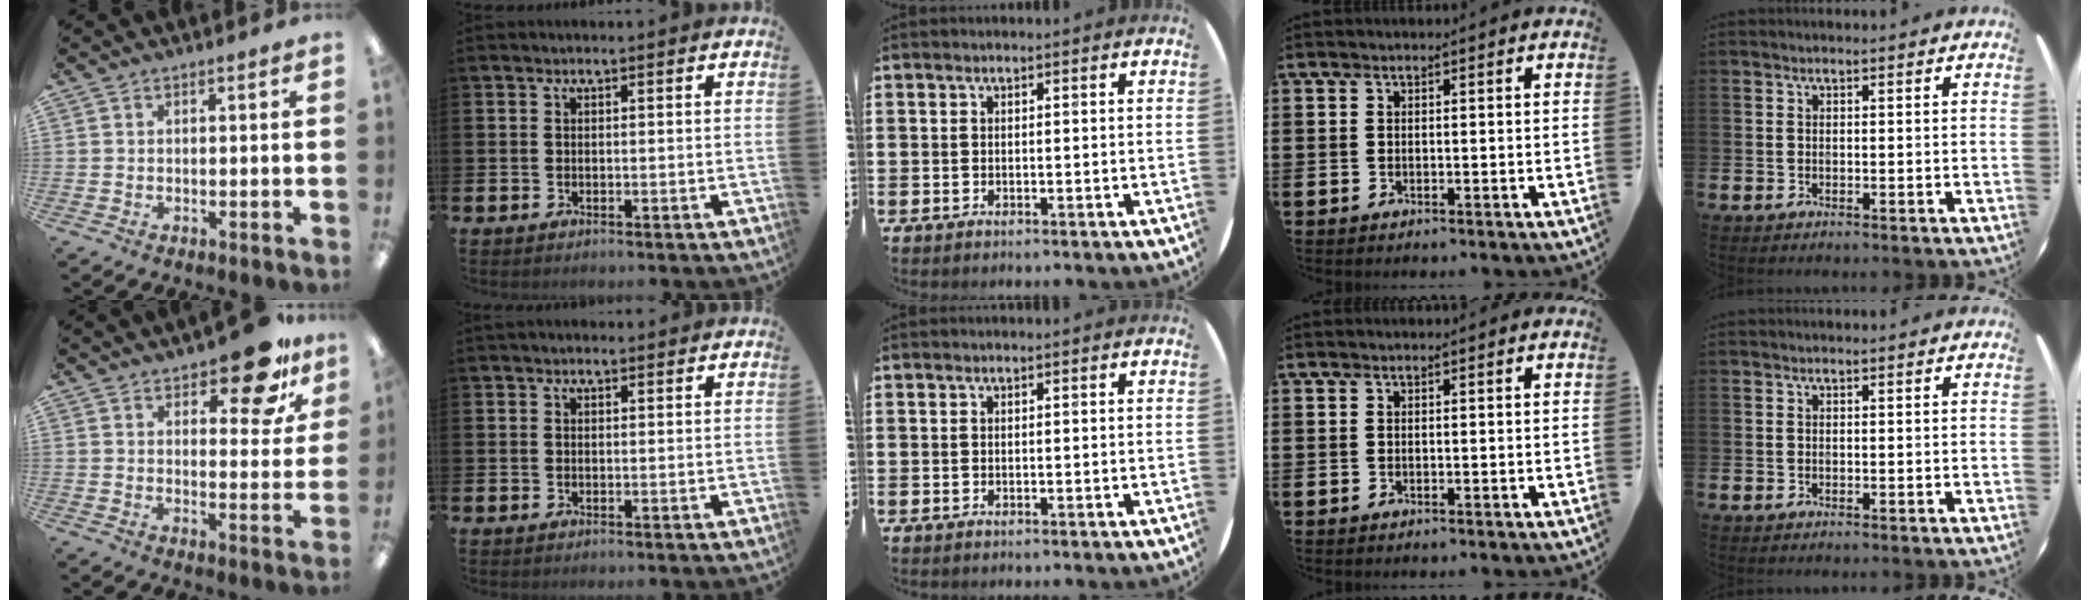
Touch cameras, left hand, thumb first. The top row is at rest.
{"thumb": {"total": 12.2, "force": [9.0, 4.5, 6.9], "torque": [-0.084, -0.053, 0.152]}, "index": {"total": 0.9, "force": [0.8, 0.3, 0.3], "torque": [0.002, 0.000, 0.012]}}